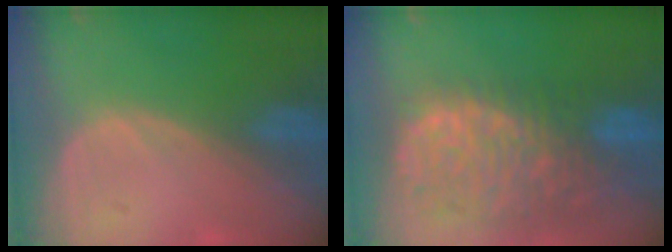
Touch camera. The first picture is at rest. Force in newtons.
{"total": 13.3, "press": 11.1, "slide": 7.4}